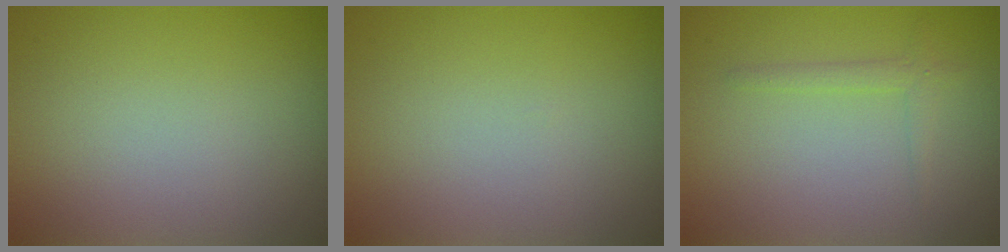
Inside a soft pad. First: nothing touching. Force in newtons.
{"total": 0.0}
{"total": 1.3, "press": 1.3, "slide": 0.1}